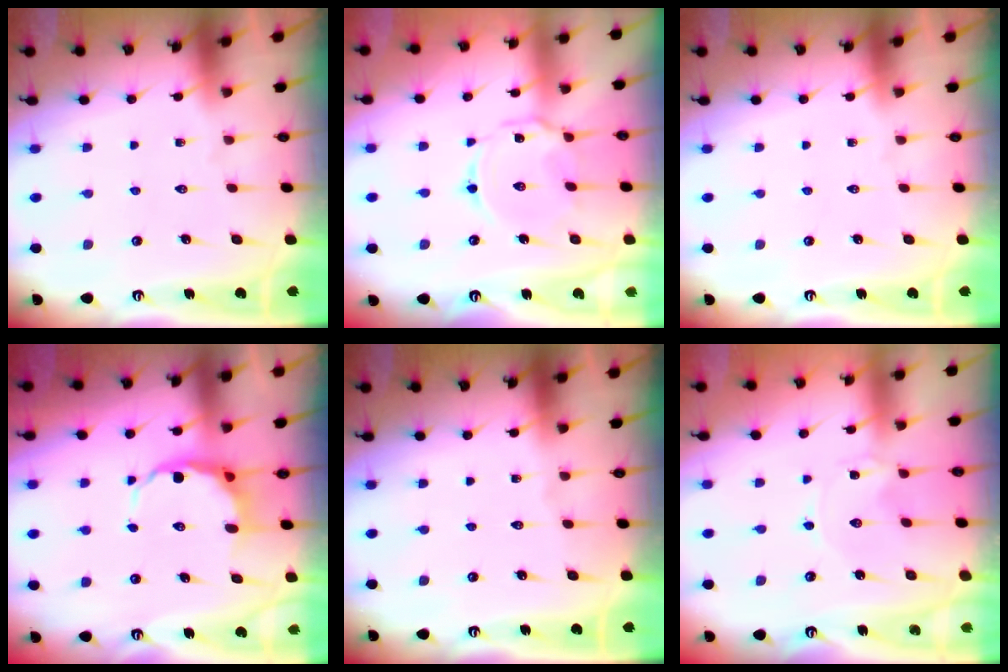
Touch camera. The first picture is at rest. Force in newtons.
{"total": 6.7, "press": 6.7, "slide": 0.5}
{"total": 0.0}
{"total": 7.8, "press": 7.6, "slide": 1.8}
{"total": 0.0}
{"total": 0.0}